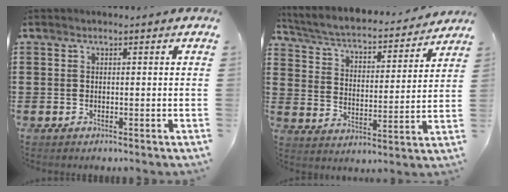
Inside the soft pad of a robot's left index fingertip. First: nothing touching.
{"total": 3.8, "force": [3.5, 0.5, 1.4], "torque": [-0.048, -0.031, 0.049]}